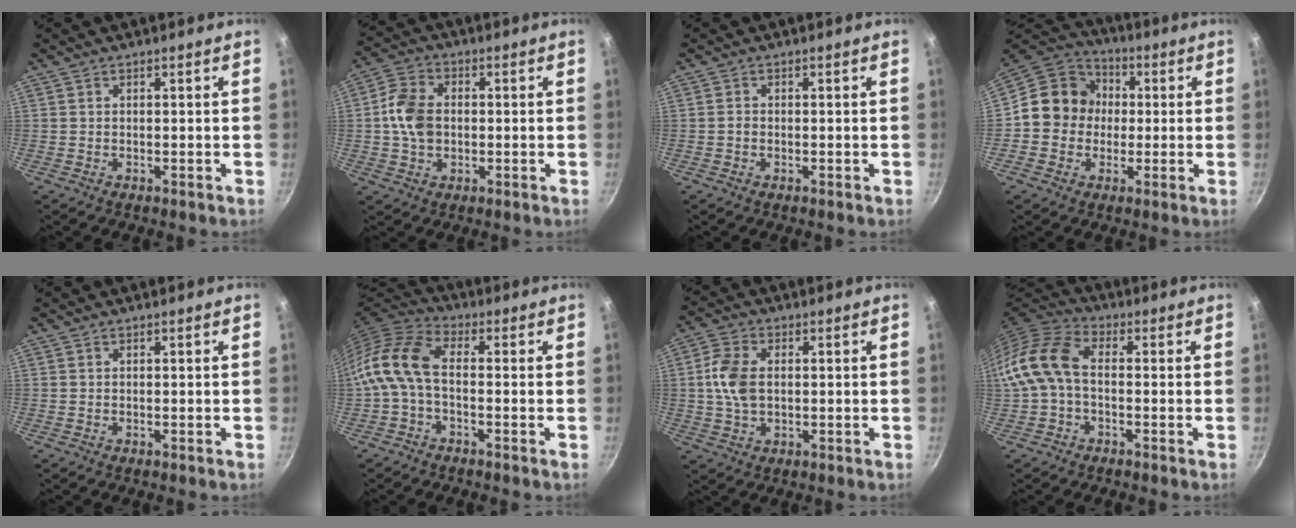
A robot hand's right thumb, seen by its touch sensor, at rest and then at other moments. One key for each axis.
{"total": 8.8, "fx": 0.0, "fy": 6.4, "fz": 6.1, "tx": -0.103, "ty": 0.014, "tz": -0.009}
{"total": 1.0, "fx": -0.3, "fy": 0.8, "fz": 0.5, "tx": -0.010, "ty": 0.003, "tz": -0.006}
{"total": 12.3, "fx": 0.1, "fy": 11.3, "fz": 4.9, "tx": -0.046, "ty": 0.026, "tz": -0.020}
{"total": 0.0}
{"total": 10.7, "fx": -1.7, "fy": 5.9, "fz": 8.8, "tx": -0.189, "ty": 0.035, "tz": -0.053}
{"total": 7.8, "fx": 0.5, "fy": 5.1, "fz": 5.9, "tx": -0.110, "ty": 0.012, "tz": 0.006}
{"total": 11.0, "fx": -0.8, "fy": 6.9, "fz": 8.5, "tx": -0.164, "ty": 0.037, "tz": -0.034}